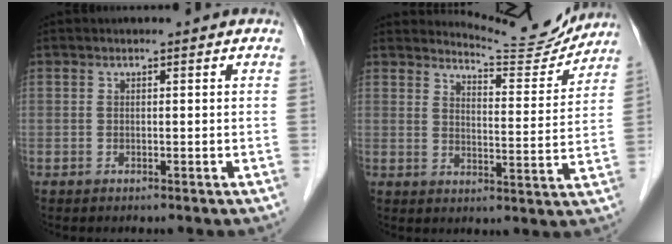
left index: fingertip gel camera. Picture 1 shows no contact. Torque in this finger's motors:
{"motor_torque": [0.18, -0.78, 0.02, 0.00]}